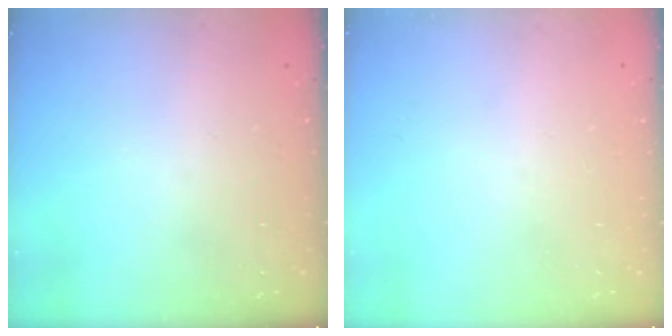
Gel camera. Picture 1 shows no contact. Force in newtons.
{"total": 0.0}